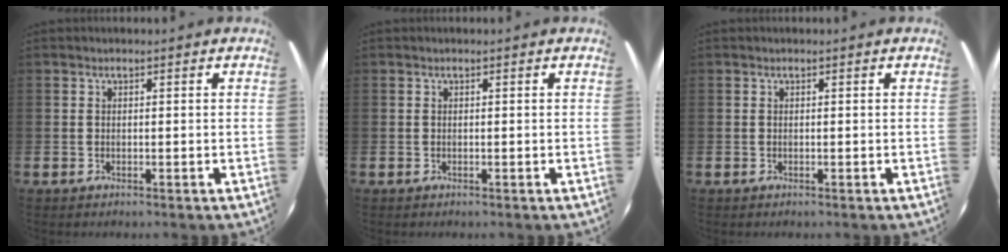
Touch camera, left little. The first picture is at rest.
{"total": 0.0}
{"total": 0.0}